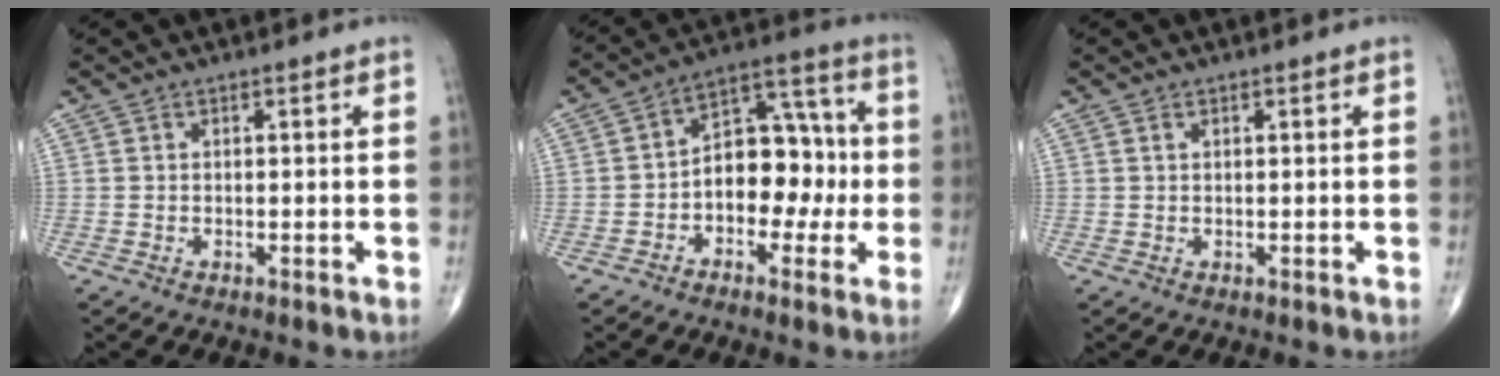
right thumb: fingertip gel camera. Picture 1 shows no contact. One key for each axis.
{"total": 12.3, "fx": -1.8, "fy": 8.2, "fz": 9.0, "tx": -0.095, "ty": 0.047, "tz": -0.039}
{"total": 0.6, "fx": 0.3, "fy": 0.3, "fz": 0.3, "tx": -0.007, "ty": 0.002, "tz": 0.007}